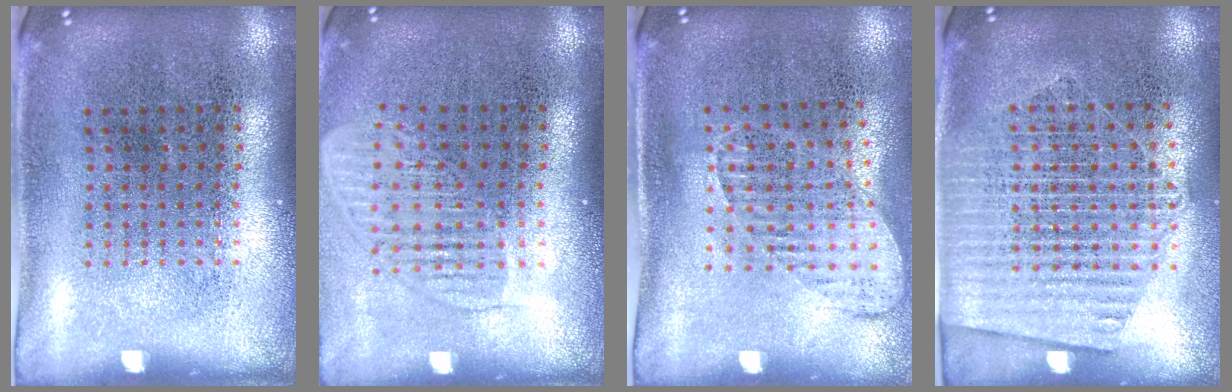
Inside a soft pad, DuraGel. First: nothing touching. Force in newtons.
{"total": 1.6, "press": 1.3, "slide": 0.9}
{"total": 1.4, "press": 1.1, "slide": 0.8}
{"total": 1.6, "press": 1.5, "slide": 0.6}